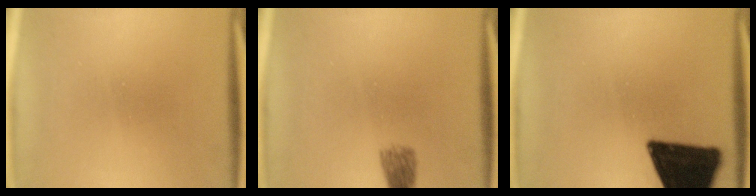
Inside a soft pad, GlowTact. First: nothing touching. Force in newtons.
{"total": 2.6}
{"total": 18.5}